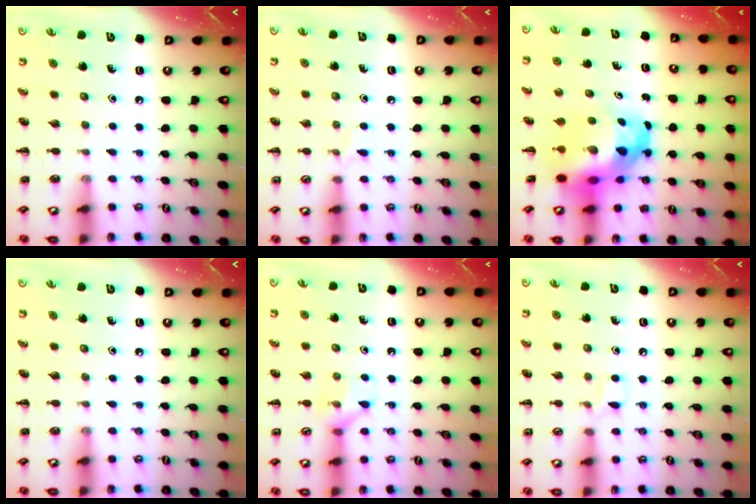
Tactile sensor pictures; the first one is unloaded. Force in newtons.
{"total": 4.3, "press": 4.1, "slide": 1.3}
{"total": 10.8, "press": 10.4, "slide": 2.9}
{"total": 0.0}
{"total": 7.2, "press": 7.2, "slide": 0.1}
{"total": 3.6, "press": 3.4, "slide": 1.2}